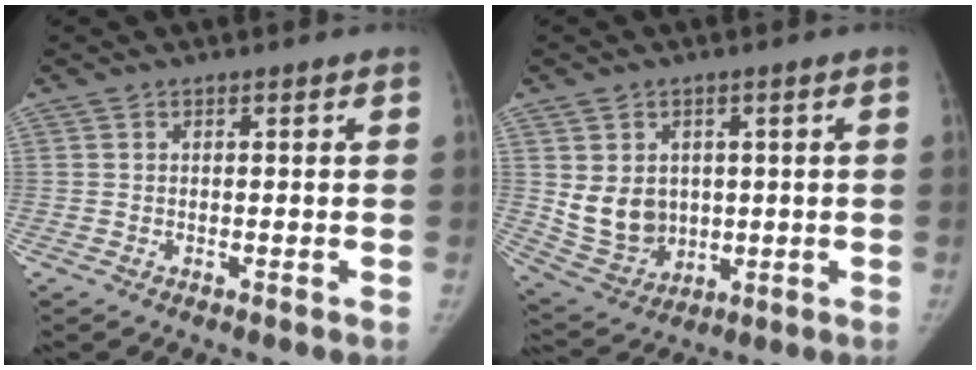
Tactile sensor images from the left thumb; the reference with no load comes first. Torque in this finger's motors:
{"motor_torque": [0.01, 0.15, 0.66, -0.59, 0.04]}